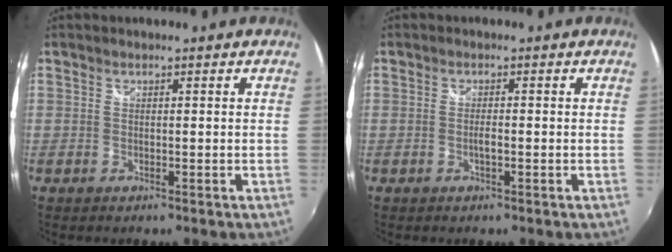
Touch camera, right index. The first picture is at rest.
{"total": 1.4, "force": [-0.5, 0.1, 1.3], "torque": [-0.025, 0.000, -0.010]}